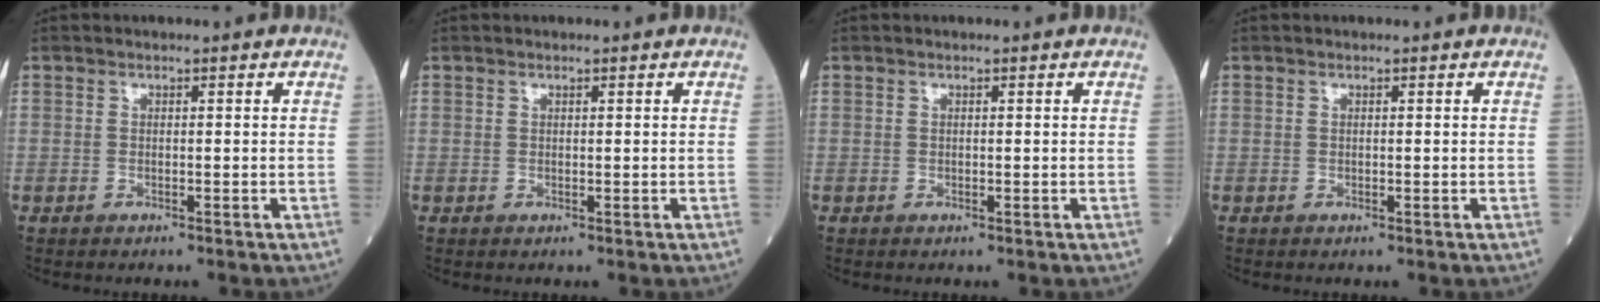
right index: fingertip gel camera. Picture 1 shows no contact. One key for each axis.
{"total": 0.0}
{"total": 0.0}
{"total": 0.0}